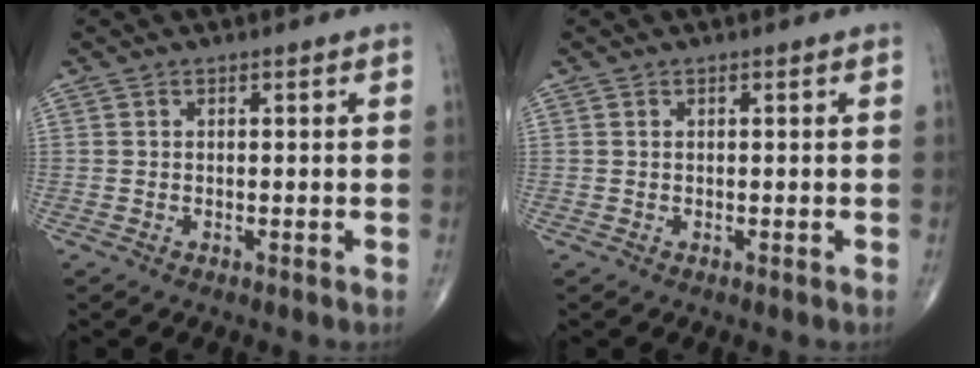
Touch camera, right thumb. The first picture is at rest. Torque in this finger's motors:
{"motor_torque": [-0.21, 0.63, 0.19, 0.15, -0.01]}